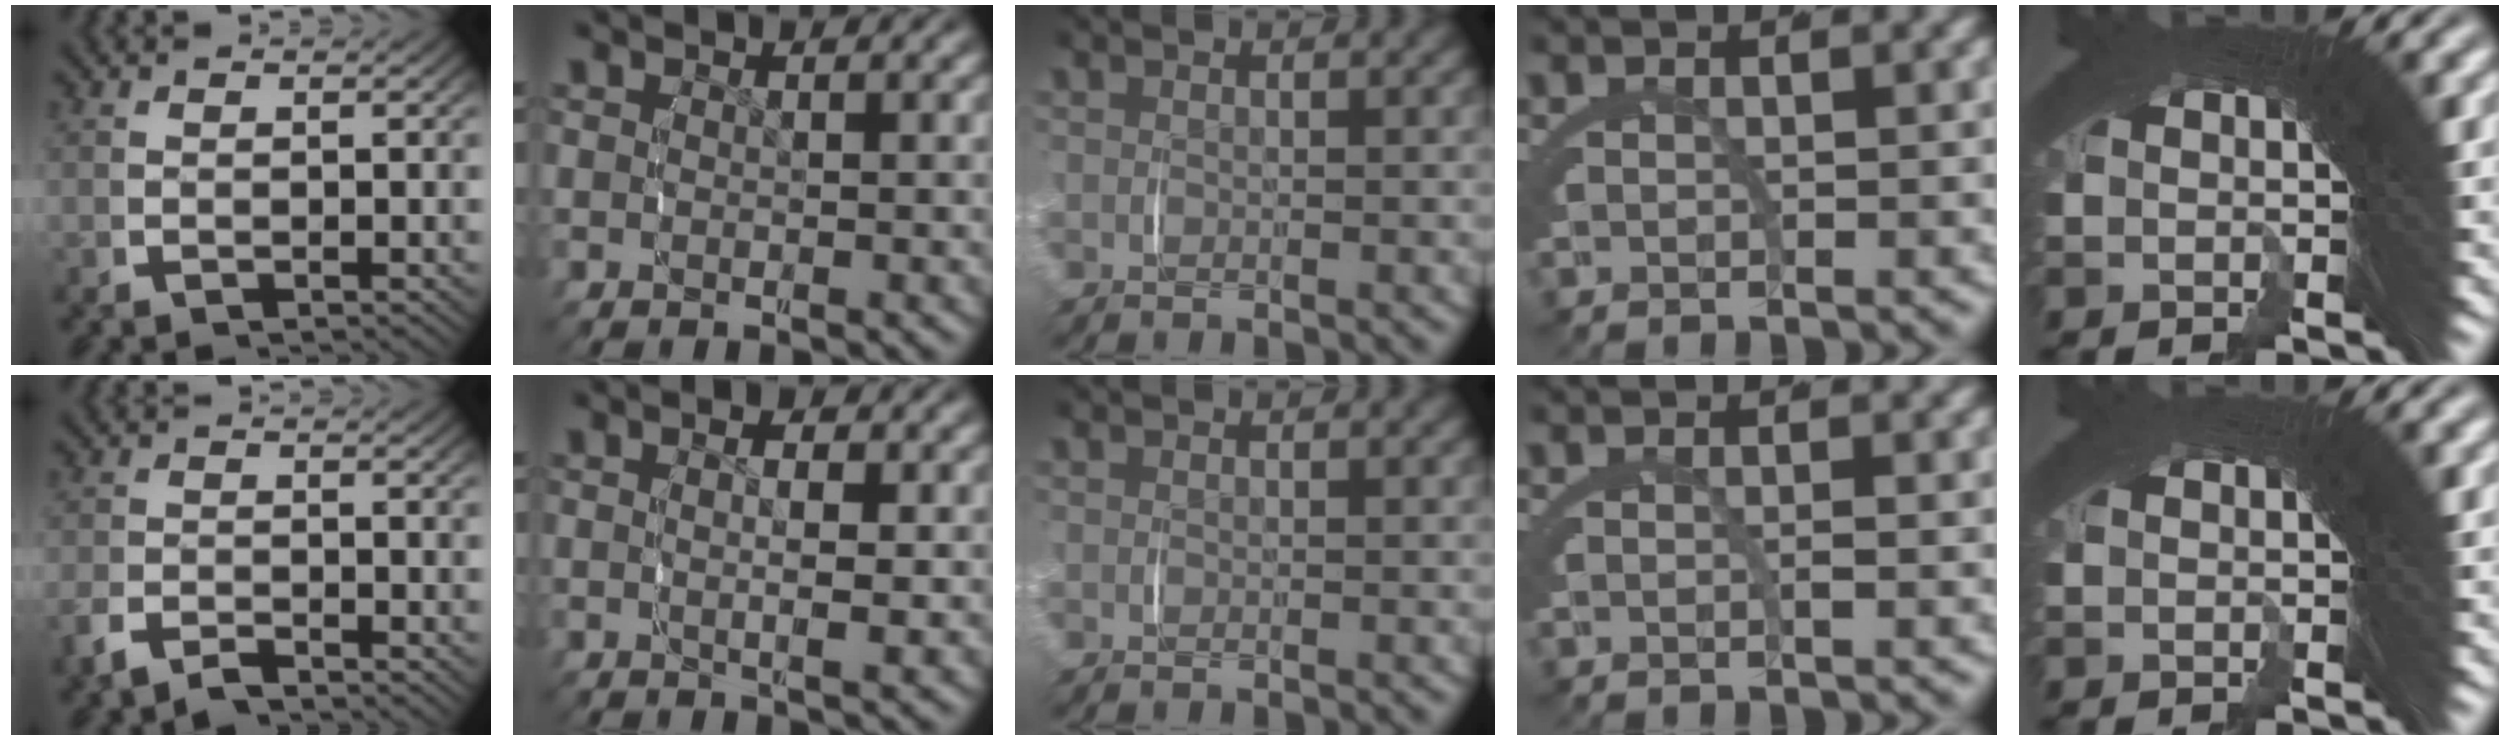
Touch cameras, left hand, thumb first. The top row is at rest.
{"thumb": {"total": 2.0, "force": [-1.8, 0.7, 0.7], "torque": [-0.014, -0.008, -0.035]}, "index": {"total": 2.6, "force": [0.3, 0.3, 2.6], "torque": [-0.032, -0.003, 0.005]}, "ring": {"total": 0.5, "force": [-0.2, 0.0, 0.5], "torque": [-0.007, 0.002, -0.005]}, "little": {"total": 0.5, "force": [-0.5, -0.2, -0.2], "torque": [0.007, 0.000, -0.010]}}